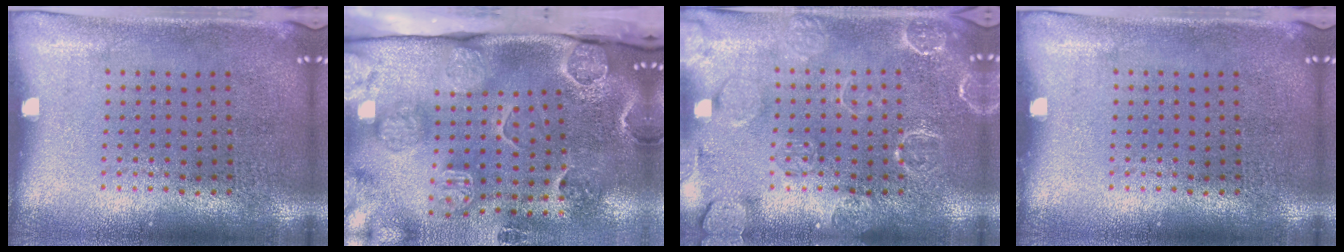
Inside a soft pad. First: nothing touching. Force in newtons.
{"total": 4.5, "press": 3.4, "slide": 3.0}
{"total": 4.0, "press": 3.9, "slide": 0.6}
{"total": 0.0}